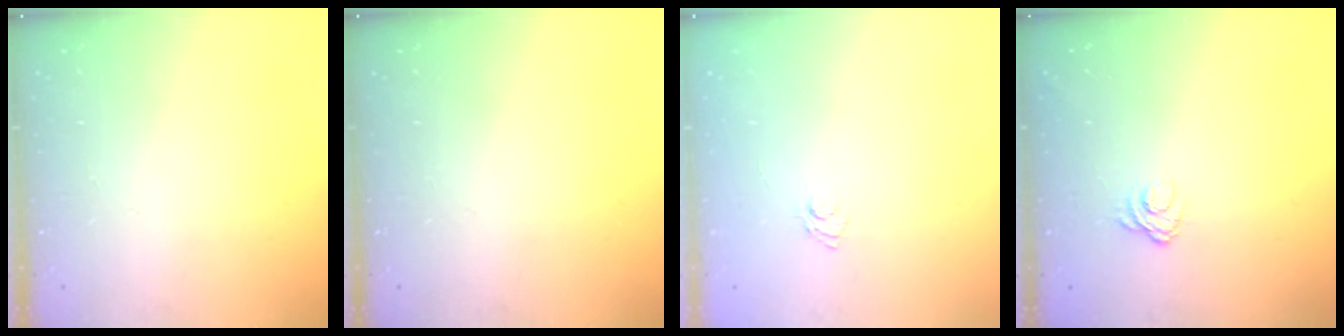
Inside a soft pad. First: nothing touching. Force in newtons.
{"total": 0.0}
{"total": 3.7, "press": 3.5, "slide": 1.3}
{"total": 5.1, "press": 4.9, "slide": 1.3}